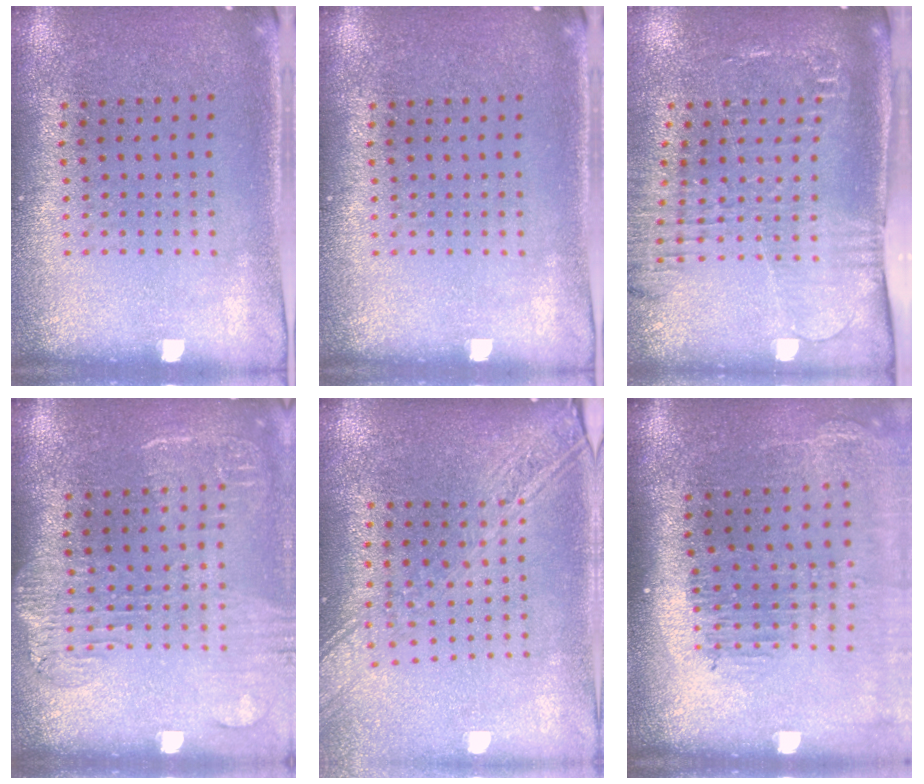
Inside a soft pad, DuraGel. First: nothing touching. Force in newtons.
{"total": 0.0}
{"total": 1.9, "press": 1.8, "slide": 0.8}
{"total": 1.8, "press": 1.6, "slide": 0.9}
{"total": 2.4, "press": 2.0, "slide": 1.4}
{"total": 2.3, "press": 1.8, "slide": 1.3}